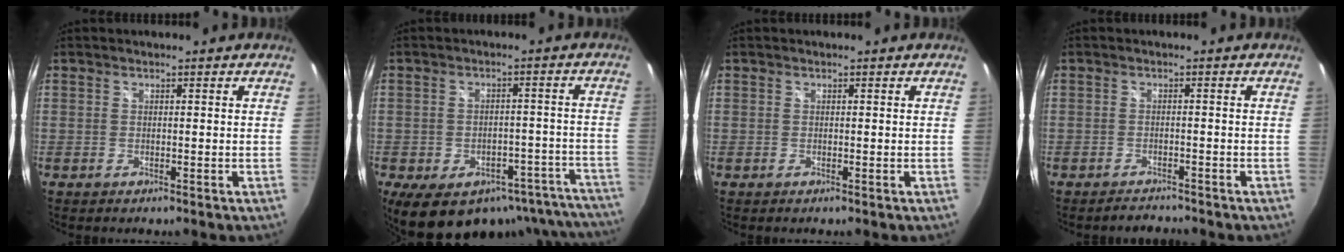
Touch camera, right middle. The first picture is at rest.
{"total": 22.8, "force": [-16.9, 11.0, 10.7], "torque": [-0.166, 0.007, -0.185]}
{"total": 0.0}
{"total": 2.6, "force": [-2.5, 0.6, 0.3], "torque": [-0.011, -0.004, -0.038]}